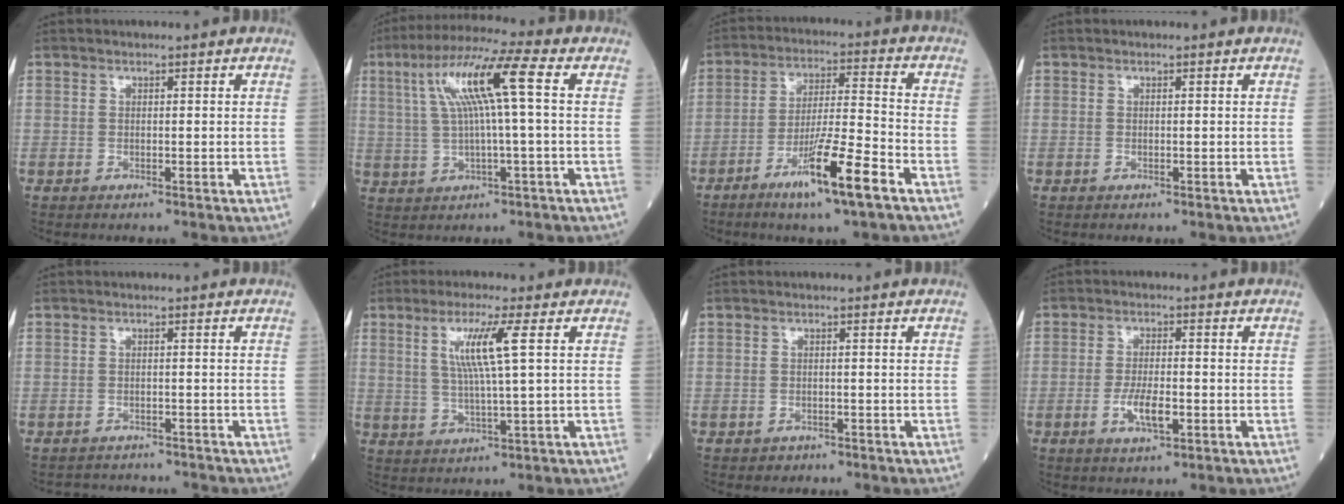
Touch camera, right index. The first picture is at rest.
{"total": 11.3, "force": [2.5, 0.1, 11.0], "torque": [-0.208, 0.029, 0.045]}
{"total": 11.3, "force": [-6.3, 0.0, 9.3], "torque": [-0.164, -0.014, -0.113]}
{"total": 0.0}
{"total": 5.7, "force": [-5.6, 1.2, 0.4], "torque": [-0.001, 0.005, -0.070]}
{"total": 7.1, "force": [2.2, -0.7, 6.7], "torque": [-0.134, -0.002, 0.045]}
{"total": 1.2, "force": [-0.8, 0.8, 0.0], "torque": [-0.002, 0.003, -0.012]}
{"total": 5.0, "force": [-1.7, 1.3, 4.5], "torque": [-0.089, -0.003, -0.029]}